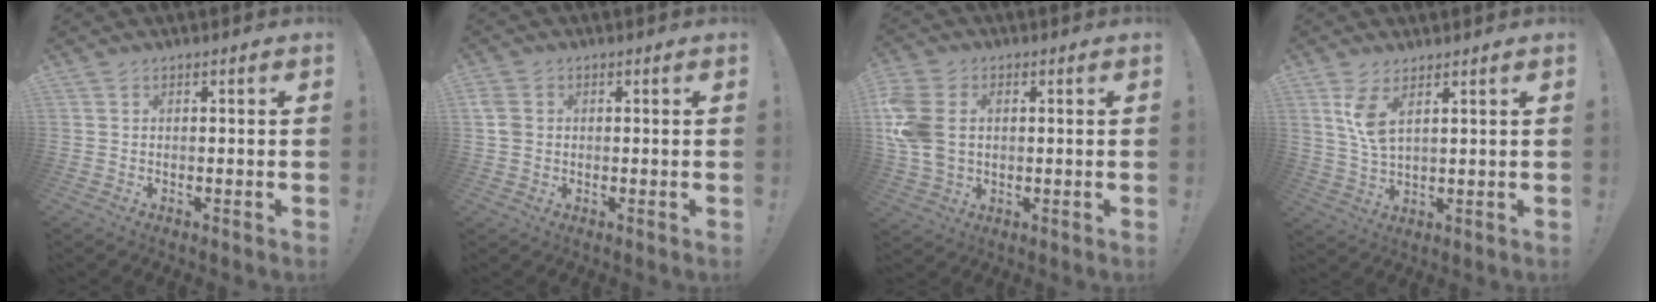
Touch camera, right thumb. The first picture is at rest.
{"total": 4.4, "force": [0.5, 3.7, 2.3], "torque": [-0.050, 0.003, 0.010]}
{"total": 13.0, "force": [1.6, 9.5, 8.7], "torque": [-0.184, -0.005, 0.031]}
{"total": 6.9, "force": [3.6, 2.5, 5.3], "torque": [-0.092, -0.024, 0.061]}